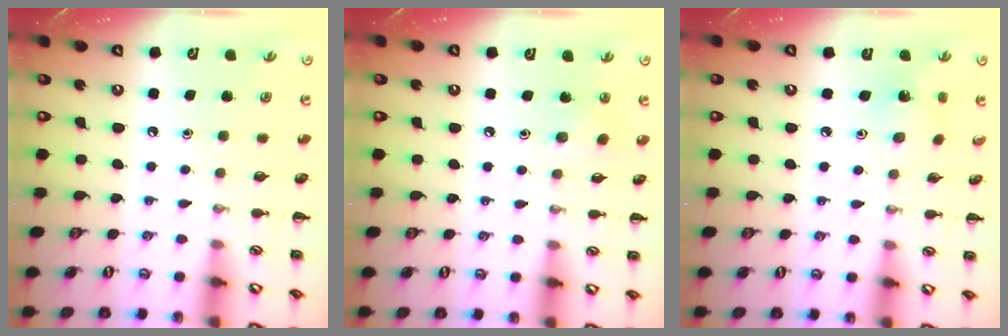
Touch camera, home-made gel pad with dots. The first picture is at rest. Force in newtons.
{"total": 2.1, "press": 2.0, "slide": 0.8}
{"total": 1.5, "press": 1.4, "slide": 0.5}